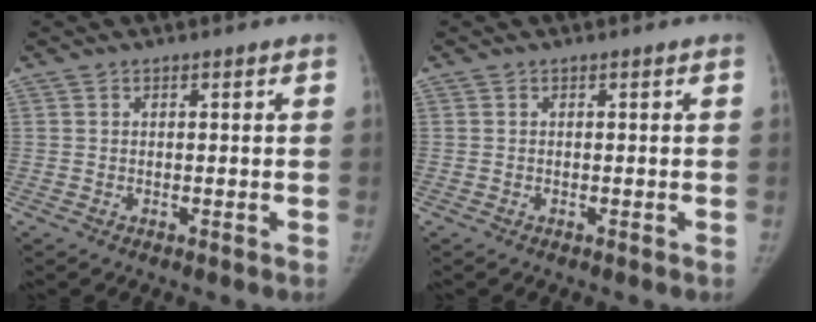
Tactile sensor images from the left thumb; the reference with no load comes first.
{"total": 0.0}